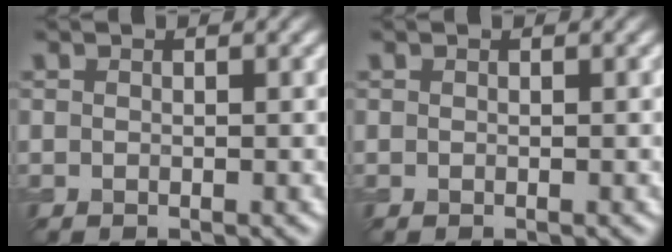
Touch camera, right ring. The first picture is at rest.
{"total": 0.0}